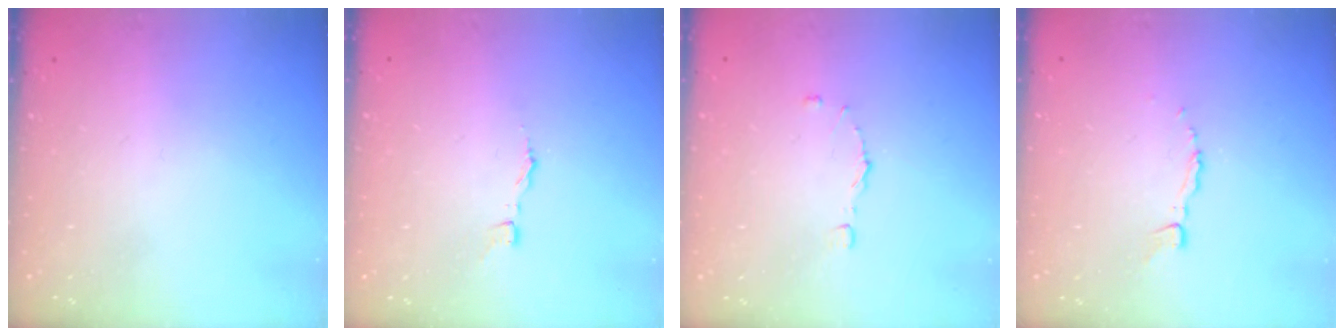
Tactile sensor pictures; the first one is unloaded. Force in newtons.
{"total": 2.9, "press": 2.9, "slide": 0.2}
{"total": 5.3, "press": 5.3, "slide": 0.5}
{"total": 3.3, "press": 3.3, "slide": 0.3}